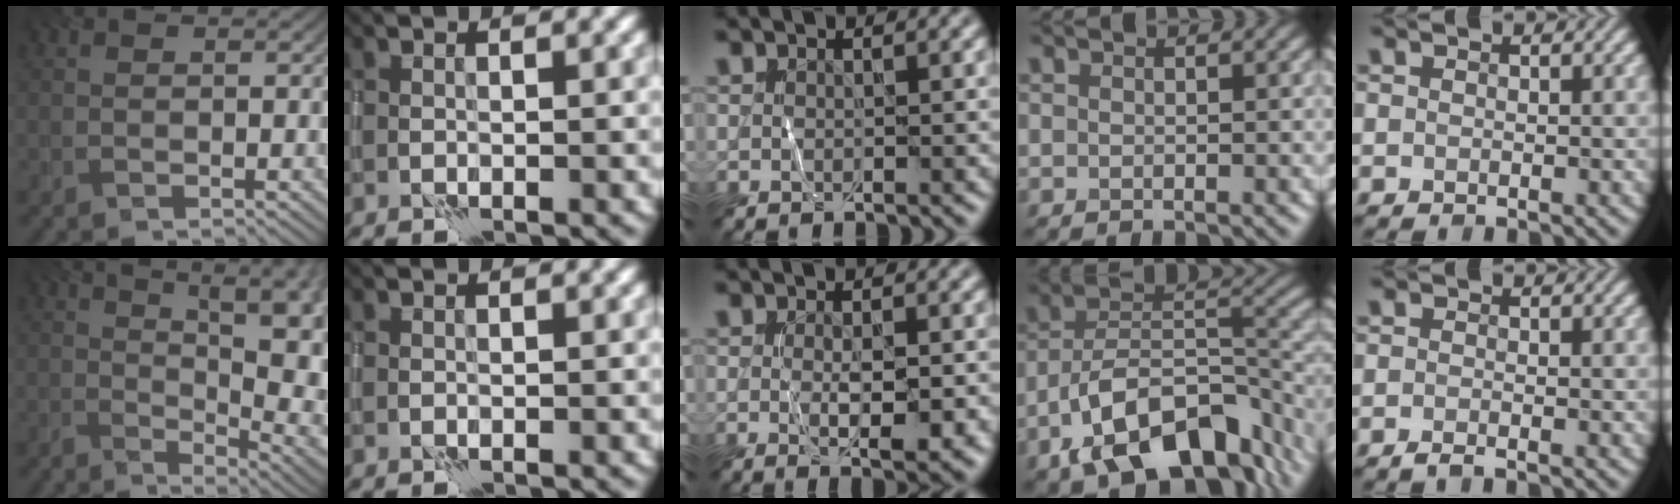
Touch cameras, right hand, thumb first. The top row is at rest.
{"thumb": {"total": 13.1, "force": [2.0, 5.4, 11.8], "torque": [-0.146, 0.038, 0.037]}, "middle": {"total": 3.4, "force": [-0.4, 0.8, 3.2], "torque": [-0.057, -0.010, -0.002]}, "ring": {"total": 12.8, "force": [-7.3, 6.4, 8.3], "torque": [-0.138, 0.002, -0.135]}, "little": {"total": 0.9, "force": [-0.8, 0.0, 0.5], "torque": [-0.015, 0.002, -0.018]}}